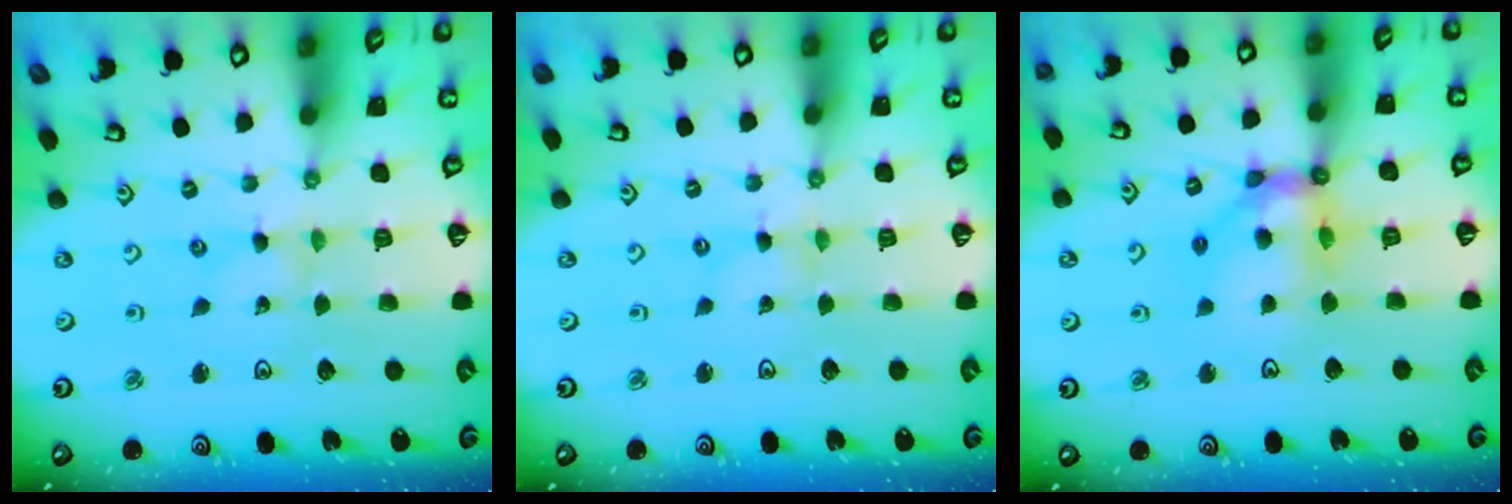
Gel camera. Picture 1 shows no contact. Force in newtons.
{"total": 0.0}
{"total": 13.2, "press": 13.1, "slide": 1.8}